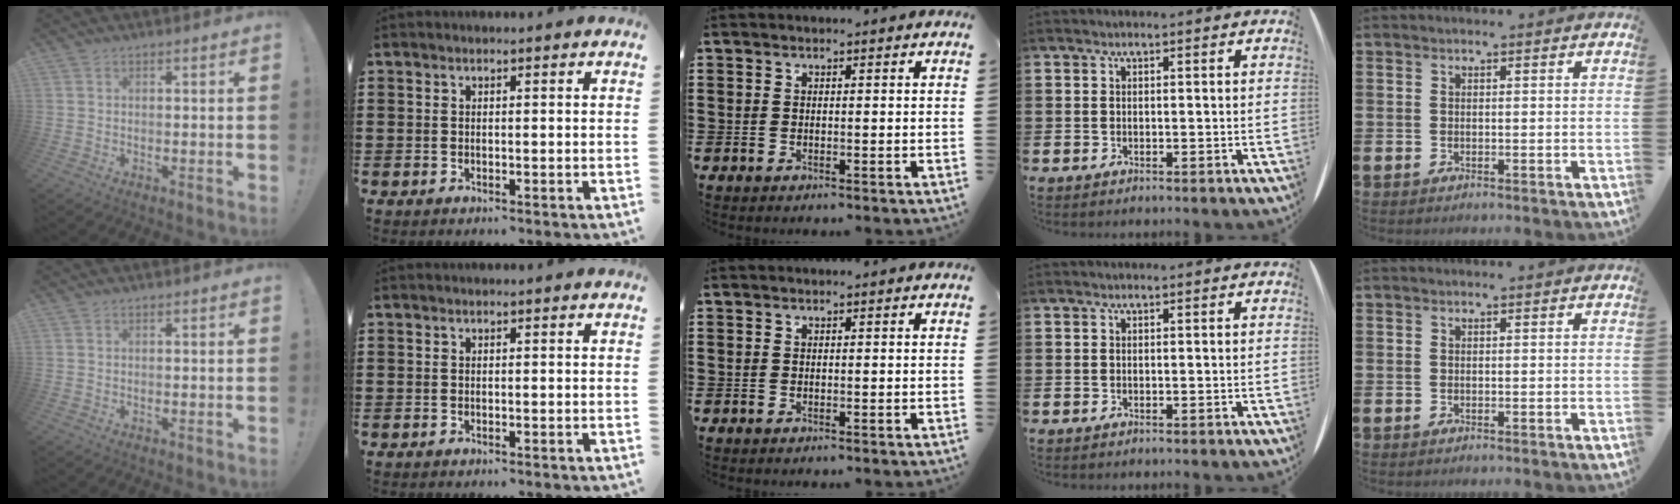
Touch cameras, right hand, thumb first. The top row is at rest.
{}